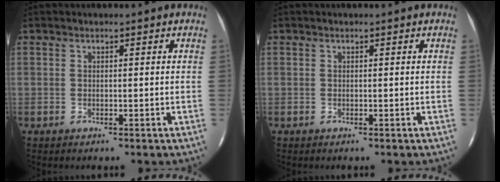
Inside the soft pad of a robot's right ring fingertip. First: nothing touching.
{"total": 0.0}